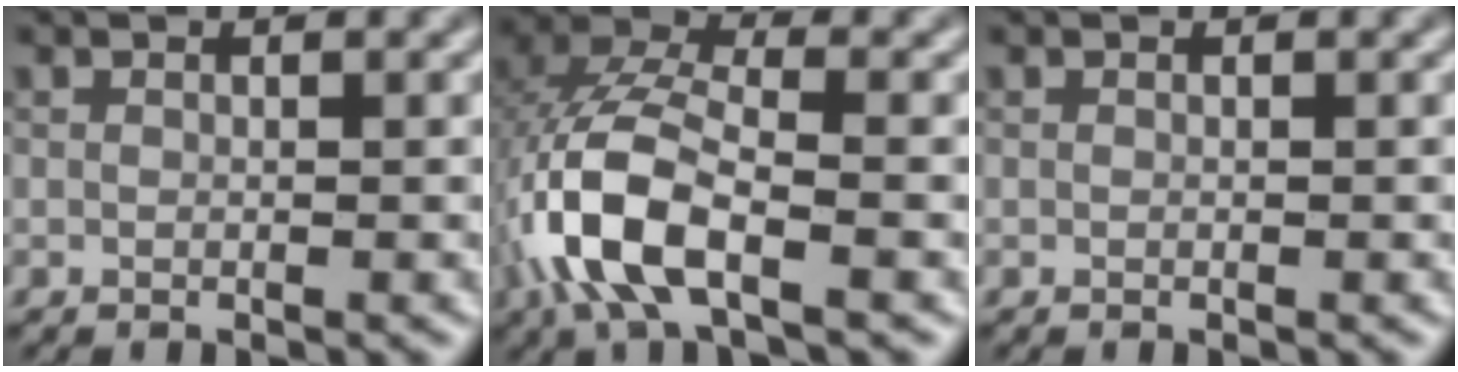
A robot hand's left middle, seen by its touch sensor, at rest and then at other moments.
{"total": 8.1, "force": [-3.0, 3.5, 6.7], "torque": [-0.157, 0.008, -0.067]}
{"total": 0.0}